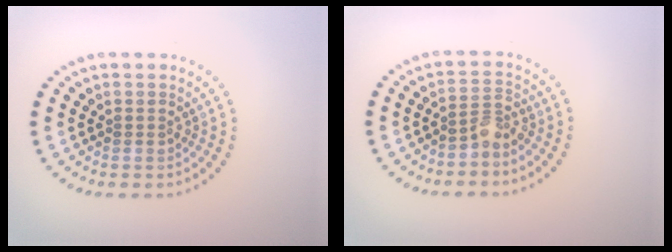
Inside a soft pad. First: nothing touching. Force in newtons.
{"total": 2.0, "press": 1.5, "slide": 1.3}